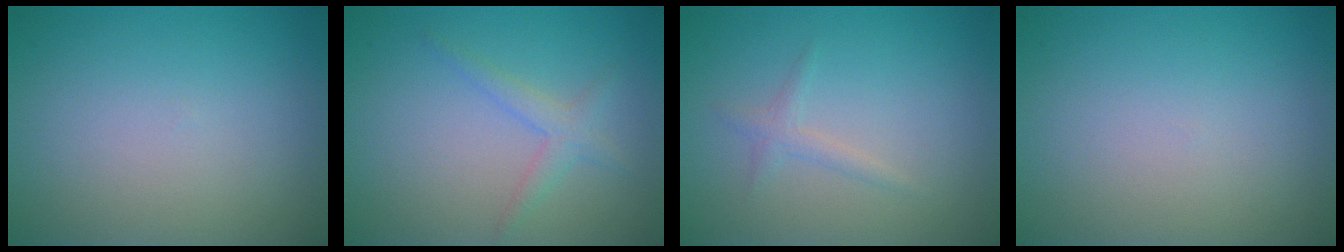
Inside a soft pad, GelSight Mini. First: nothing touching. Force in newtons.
{"total": 1.8, "press": 1.8, "slide": 0.1}
{"total": 1.1, "press": 1.1, "slide": 0.0}
{"total": 0.0}